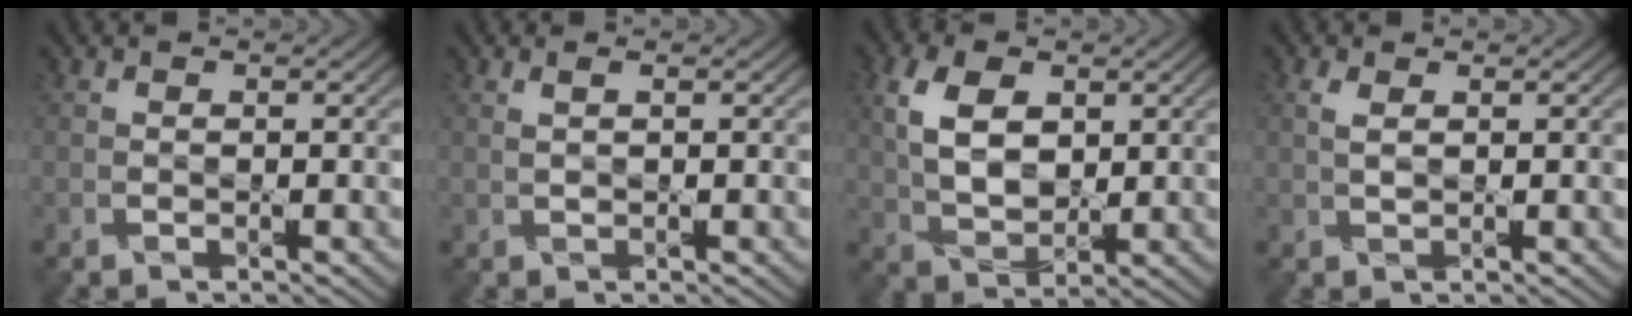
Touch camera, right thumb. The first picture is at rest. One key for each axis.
{"total": 0.9, "fx": 0.7, "fy": -0.2, "fz": 0.7, "tx": -0.017, "ty": 0.006, "tz": 0.012}
{"total": 7.0, "fx": 2.3, "fy": 4.3, "fz": 5.1, "tx": -0.115, "ty": 0.006, "tz": 0.044}
{"total": 1.4, "fx": 0.8, "fy": 0.4, "fz": 1.1, "tx": -0.031, "ty": 0.005, "tz": 0.014}